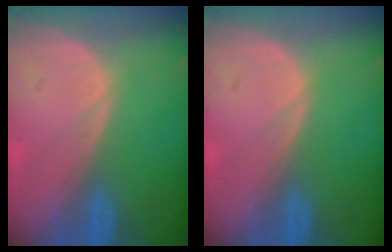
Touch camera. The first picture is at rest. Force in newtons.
{"total": 0.0}